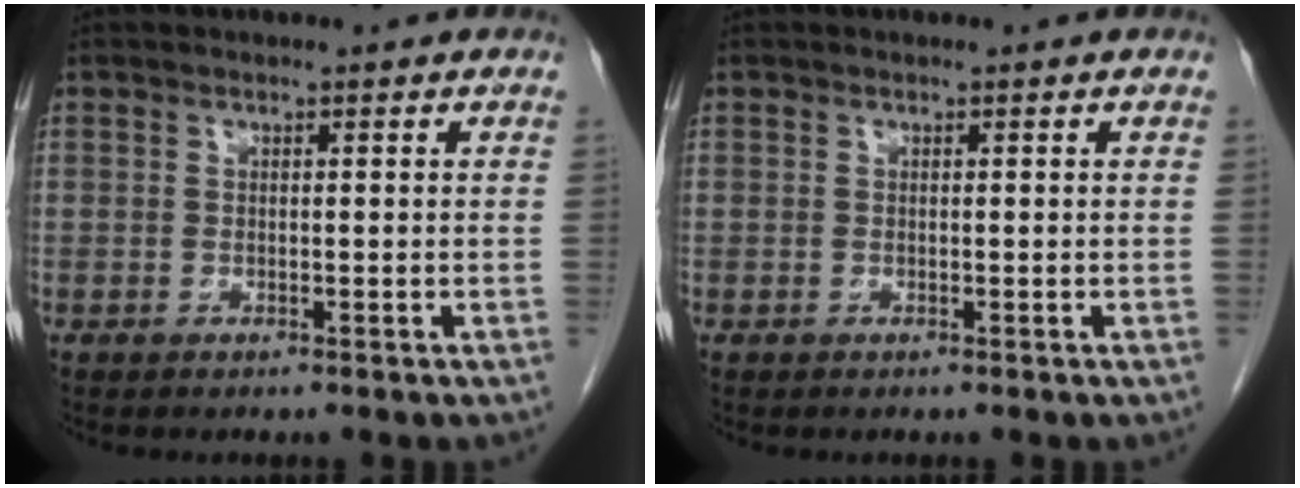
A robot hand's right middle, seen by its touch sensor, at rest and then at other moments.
{"total": 0.0}